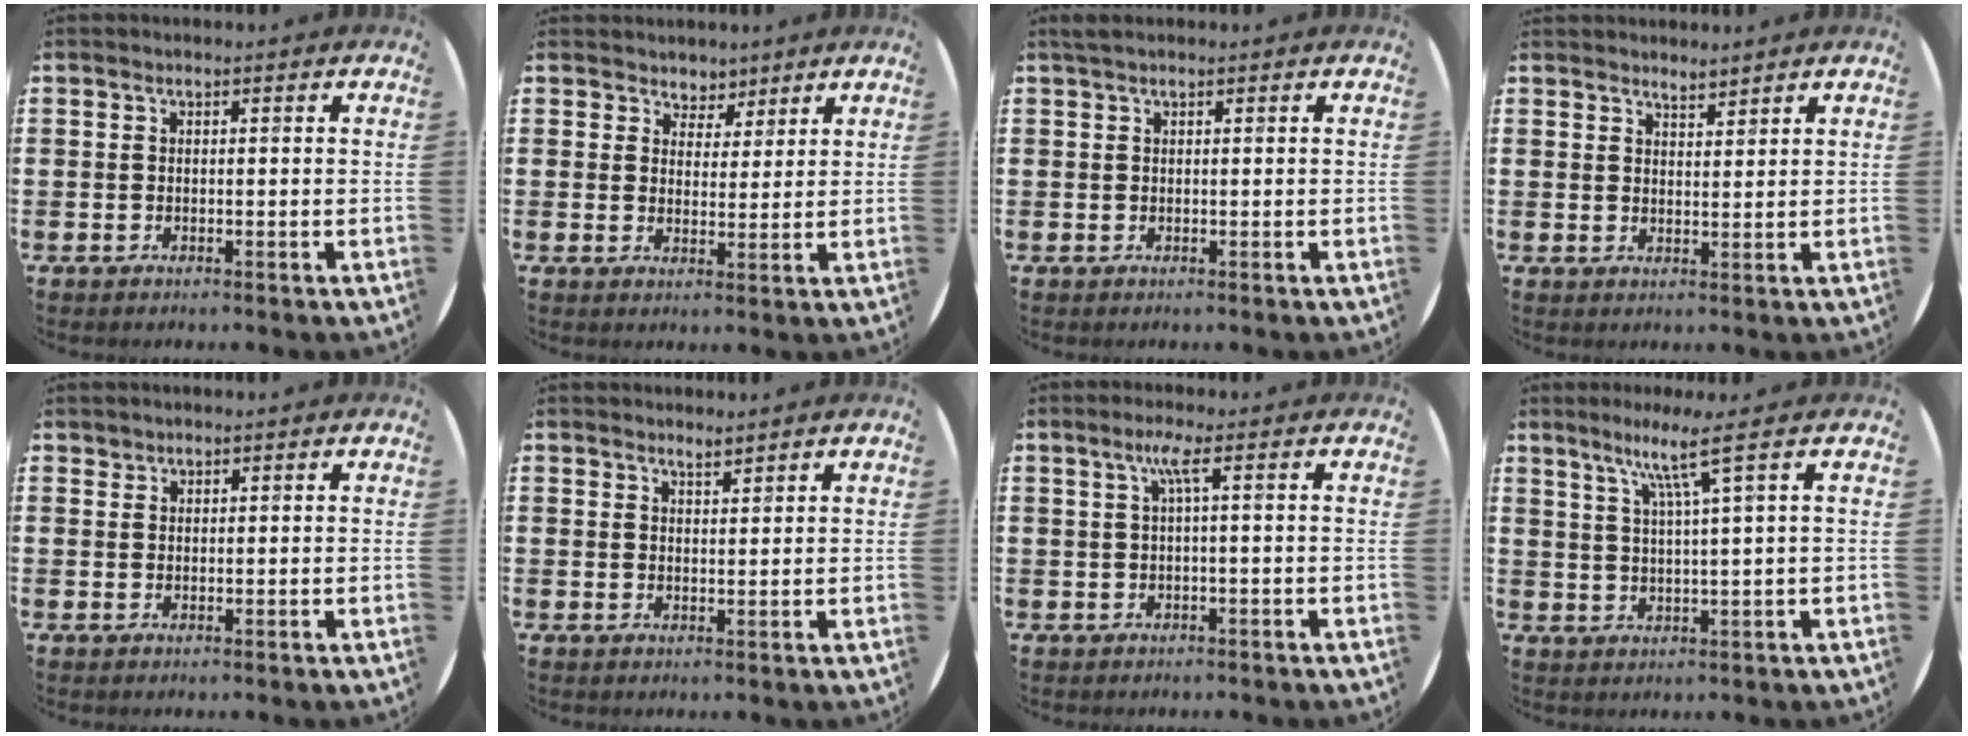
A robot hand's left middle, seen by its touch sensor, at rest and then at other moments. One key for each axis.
{"total": 3.7, "fx": 3.1, "fy": 1.8, "fz": -0.2, "tx": -0.006, "ty": -0.003, "tz": 0.060}
{"total": 0.6, "fx": 0.5, "fy": 0.0, "fz": 0.4, "tx": -0.009, "ty": 0.001, "tz": 0.009}
{"total": 2.2, "fx": 2.2, "fy": 0.0, "fz": -0.3, "tx": 0.003, "ty": -0.006, "tz": 0.042}
{"total": 1.0, "fx": 0.9, "fy": 0.3, "fz": -0.2, "tx": 0.002, "ty": 0.002, "tz": 0.018}
{"total": 1.7, "fx": 1.7, "fy": 0.0, "fz": 0.0, "tx": -0.001, "ty": -0.002, "tz": 0.033}
{"total": 2.7, "fx": 0.7, "fy": -0.1, "fz": 2.6, "tx": -0.051, "ty": 0.005, "tz": 0.007}
{"total": 5.8, "fx": 3.2, "fy": -0.7, "fz": 4.8, "tx": -0.100, "ty": 0.003, "tz": 0.049}